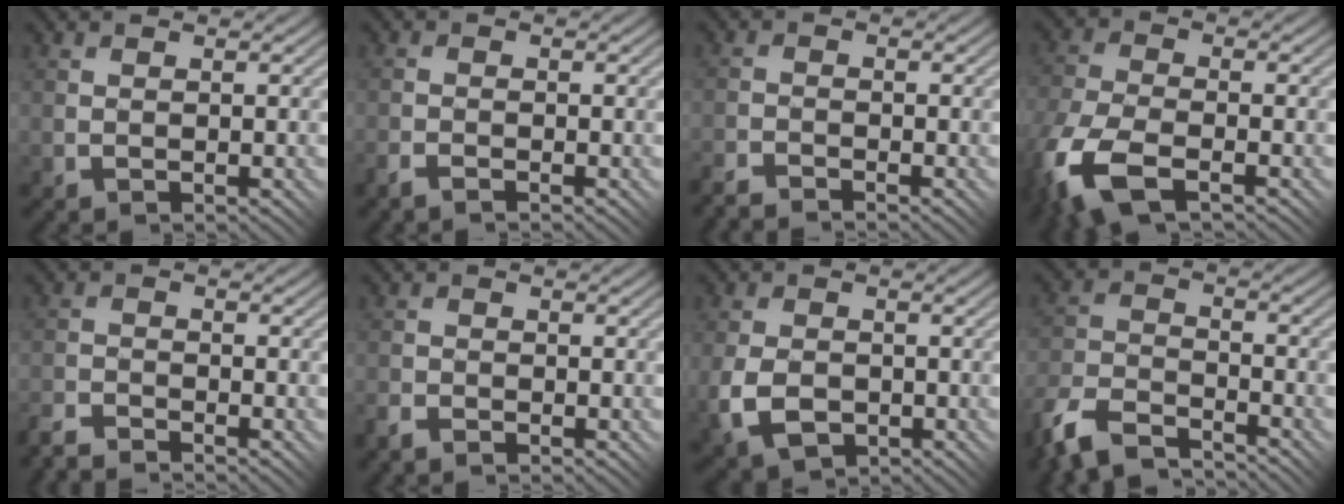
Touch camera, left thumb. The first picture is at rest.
{"total": 2.2, "force": [-1.8, 0.7, 1.0], "torque": [-0.024, 0.000, -0.042]}
{"total": 3.1, "force": [-3.0, 0.4, 0.6], "torque": [-0.012, 0.001, -0.065]}
{"total": 10.8, "force": [-6.2, 5.3, 7.1], "torque": [-0.188, -0.036, -0.114]}
{"total": 3.9, "force": [-3.8, 0.6, 0.9], "torque": [-0.018, -0.001, -0.083]}
{"total": 2.6, "force": [-2.1, 1.3, 0.9], "torque": [-0.026, -0.001, -0.048]}
{"total": 6.4, "force": [-2.2, 4.4, 4.0], "torque": [-0.101, -0.019, -0.040]}
{"total": 8.8, "force": [-7.5, 2.8, 3.5], "torque": [-0.082, -0.003, -0.159]}